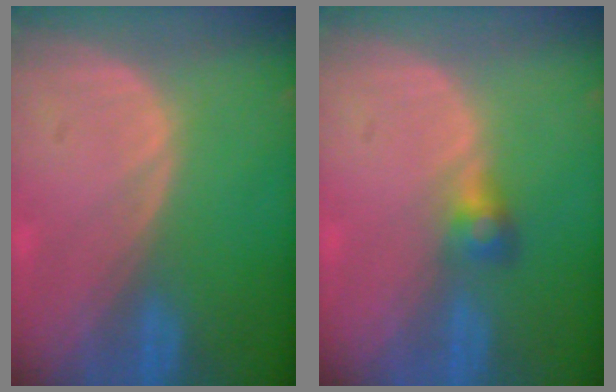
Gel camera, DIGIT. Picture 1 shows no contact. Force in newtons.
{"total": 2.6, "press": 2.5, "slide": 0.2}